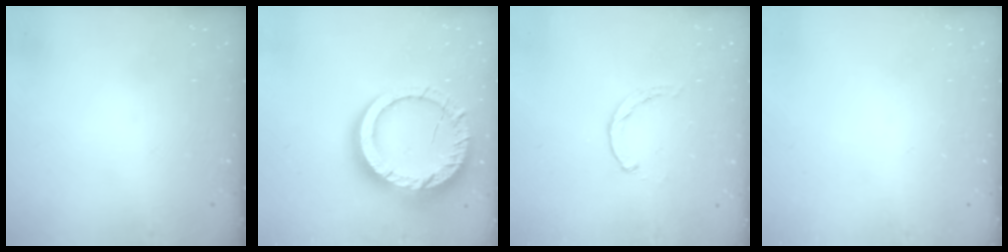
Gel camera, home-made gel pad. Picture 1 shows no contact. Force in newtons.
{"total": 20.2, "press": 20.1, "slide": 2.0}
{"total": 0.0}
{"total": 0.0}